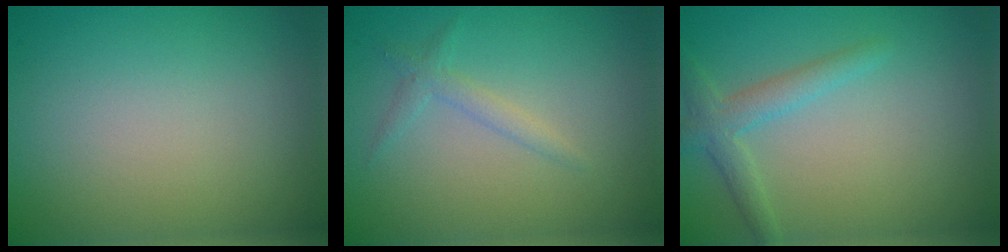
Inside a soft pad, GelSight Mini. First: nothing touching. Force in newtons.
{"total": 1.3, "press": 1.3, "slide": 0.1}
{"total": 2.3, "press": 2.3, "slide": 0.2}